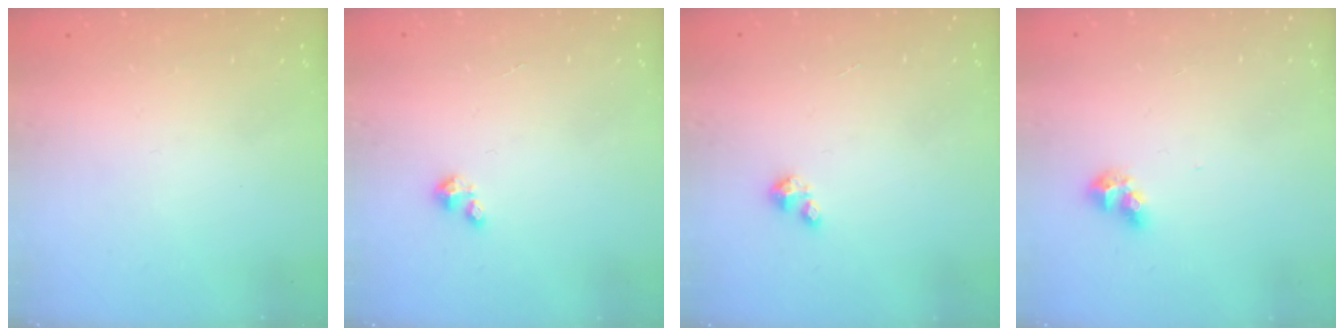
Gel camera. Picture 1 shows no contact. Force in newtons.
{"total": 1.2, "press": 1.2, "slide": 0.2}
{"total": 0.9, "press": 0.9, "slide": 0.2}
{"total": 6.8, "press": 6.8, "slide": 0.6}